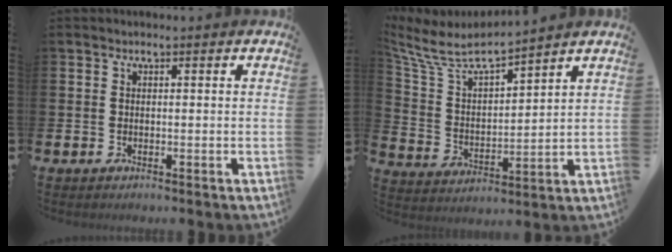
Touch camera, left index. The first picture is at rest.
{"total": 5.8, "force": [5.3, 1.4, 1.9], "torque": [-0.068, -0.040, 0.085]}